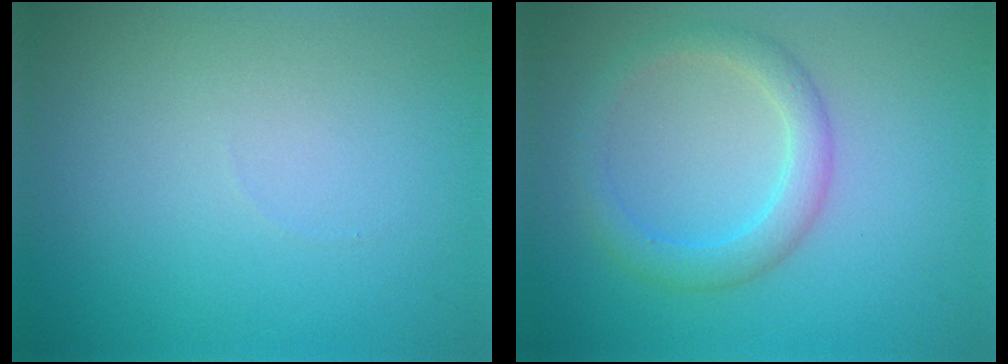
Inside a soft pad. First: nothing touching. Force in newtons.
{"total": 2.9, "press": 2.9, "slide": 0.1}